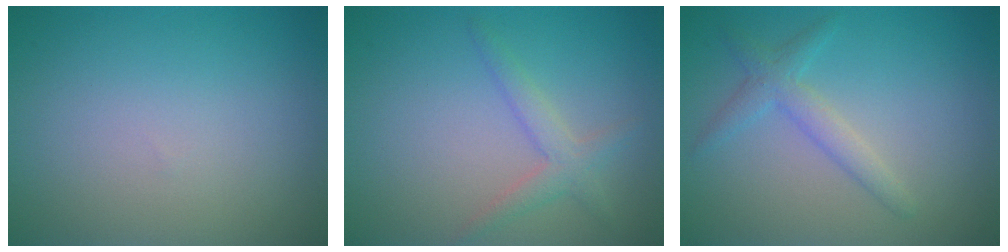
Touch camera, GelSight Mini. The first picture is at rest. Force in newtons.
{"total": 2.2, "press": 2.2, "slide": 0.1}
{"total": 2.3, "press": 2.3, "slide": 0.1}